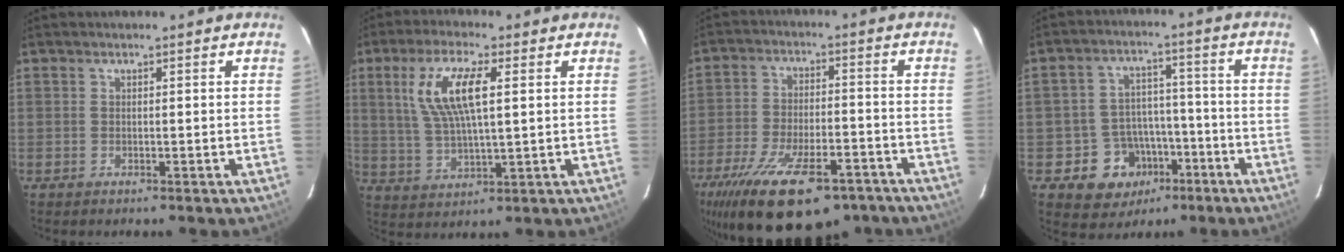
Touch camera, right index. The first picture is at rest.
{"total": 11.1, "force": [3.3, 3.4, 10.0], "torque": [-0.200, 0.008, 0.070]}
{"total": 22.3, "force": [-14.9, 8.8, 14.1], "torque": [-0.272, -0.041, -0.225]}
{"total": 10.6, "force": [-5.3, 8.7, 2.8], "torque": [-0.065, 0.035, -0.061]}